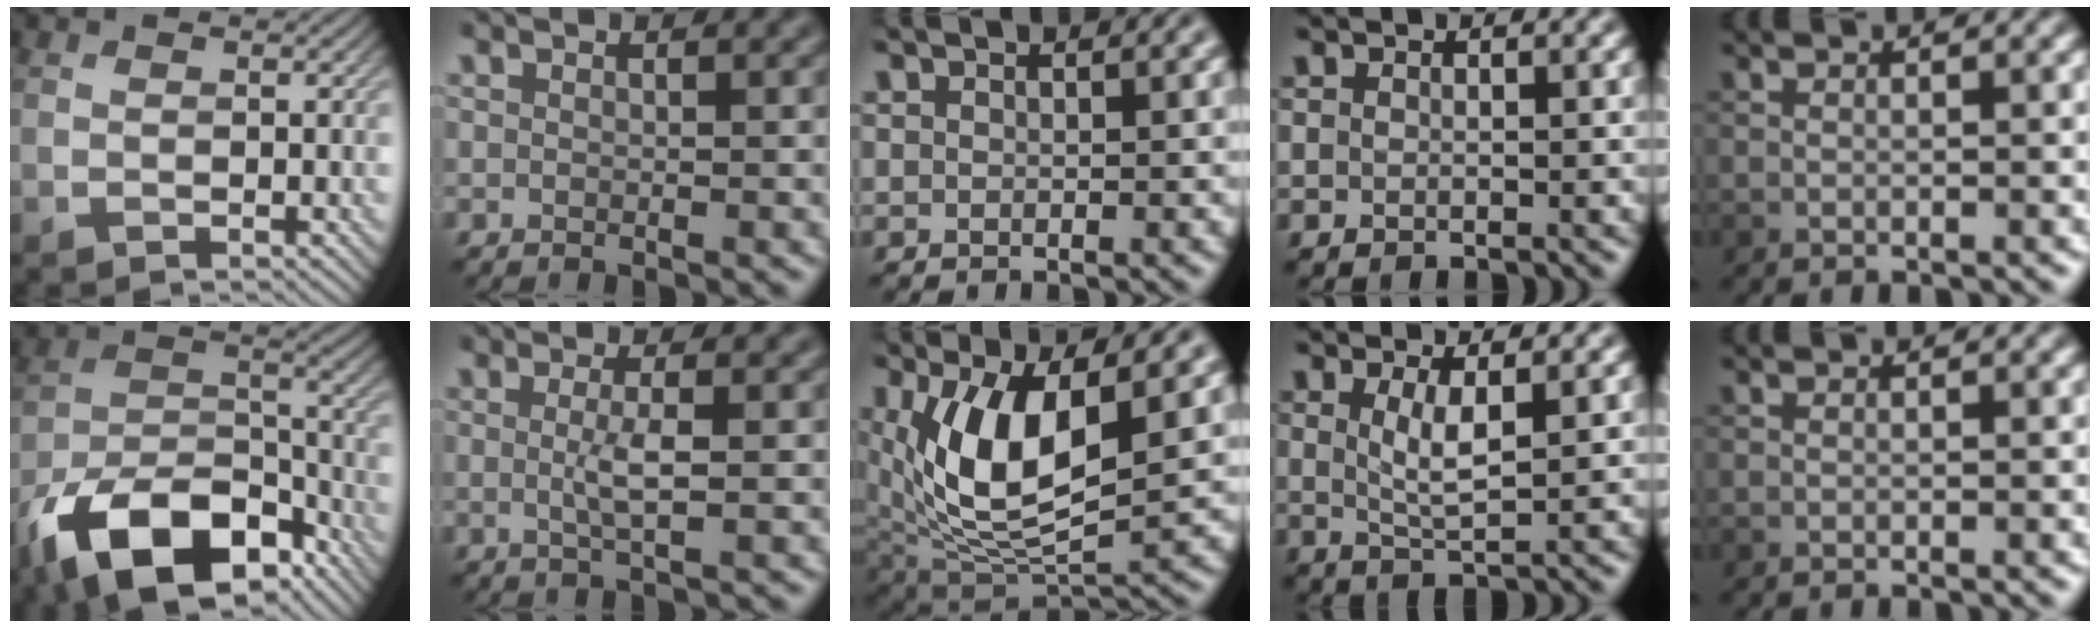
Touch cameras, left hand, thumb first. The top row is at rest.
{"thumb": {"total": 16.6, "force": [-10.5, 8.2, 9.8], "torque": [-0.195, -0.032, -0.188]}, "index": {"total": 2.0, "force": [-0.6, 0.1, 1.9], "torque": [-0.037, 0.001, -0.006]}, "middle": {"total": 9.2, "force": [2.0, 4.2, 7.9], "torque": [-0.166, -0.013, 0.039]}, "ring": {"total": 2.6, "force": [0.5, 0.6, 2.5], "torque": [-0.049, -0.007, 0.013]}}